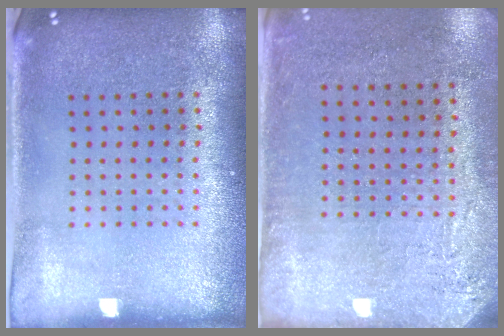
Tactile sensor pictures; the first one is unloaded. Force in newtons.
{"total": 2.8, "press": 2.3, "slide": 1.5}